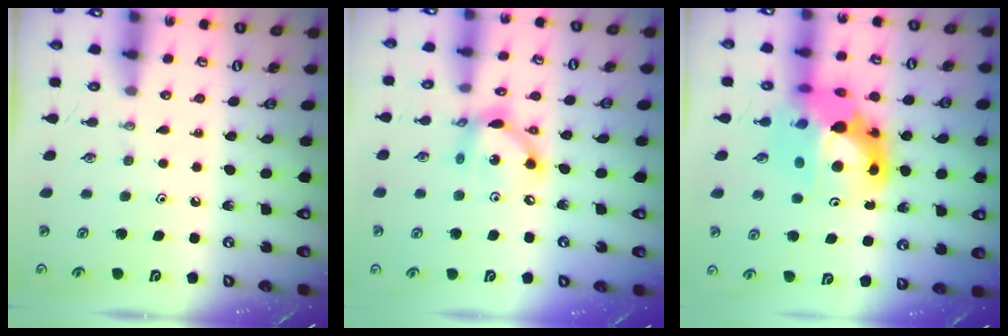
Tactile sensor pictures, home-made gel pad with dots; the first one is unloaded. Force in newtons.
{"total": 11.9, "press": 11.9, "slide": 0.7}
{"total": 16.4, "press": 16.3, "slide": 1.6}